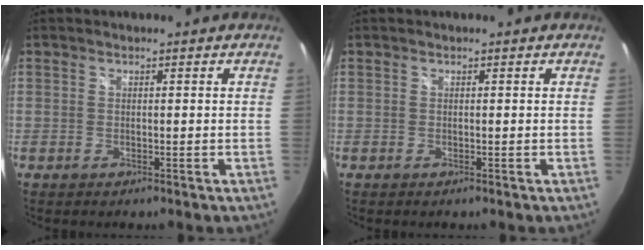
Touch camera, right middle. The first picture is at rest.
{"total": 0.0}